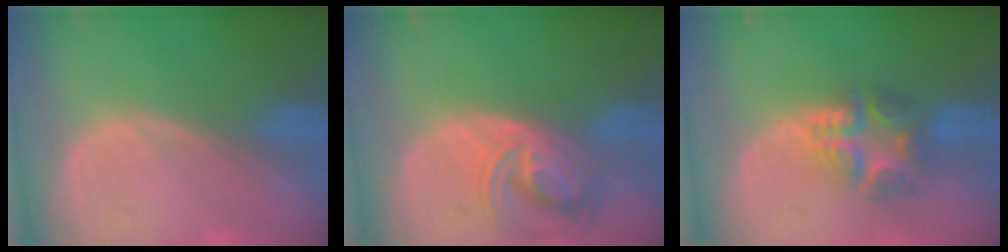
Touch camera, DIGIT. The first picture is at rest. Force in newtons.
{"total": 7.8, "press": 6.9, "slide": 3.8}
{"total": 7.6, "press": 6.5, "slide": 3.8}